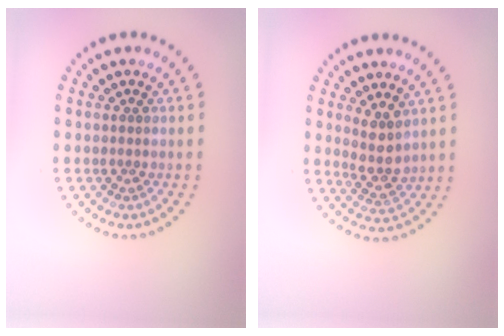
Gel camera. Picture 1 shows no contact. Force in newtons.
{"total": 2.7, "press": 2.4, "slide": 1.2}